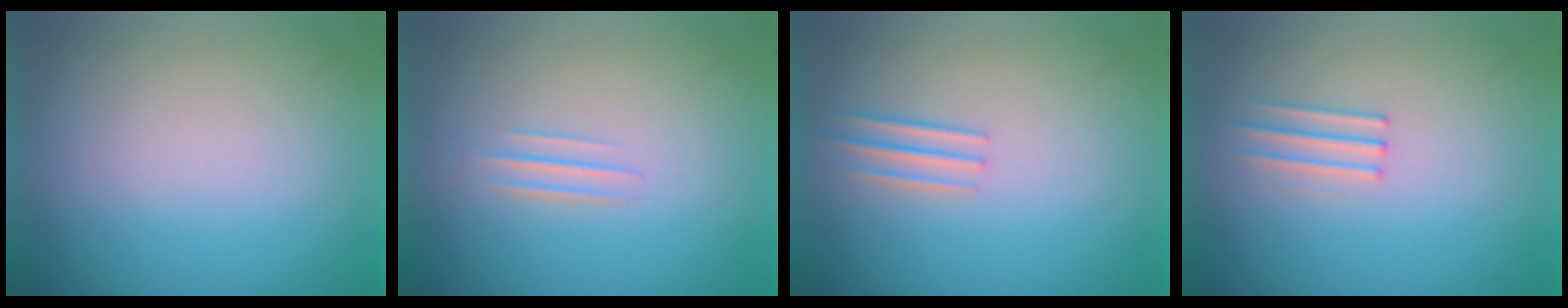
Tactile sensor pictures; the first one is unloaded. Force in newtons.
{"total": 1.0}
{"total": 1.8}
{"total": 1.2}